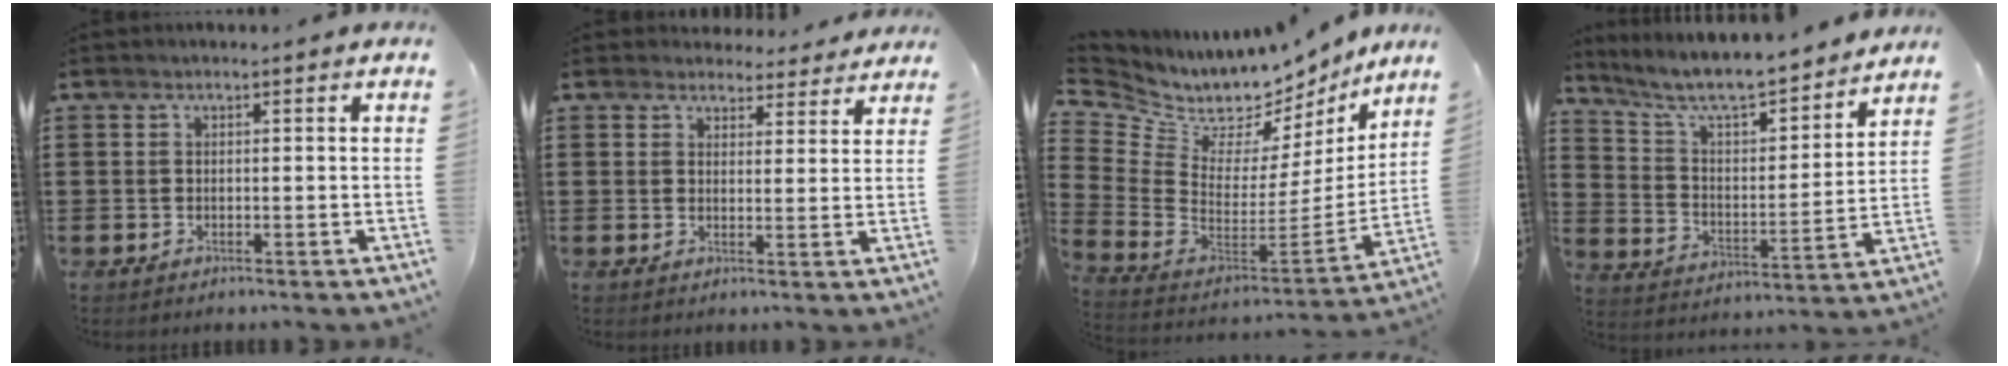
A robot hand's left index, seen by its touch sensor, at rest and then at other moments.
{"total": 3.8, "force": [3.6, 1.1, 0.6], "torque": [-0.016, -0.014, 0.067]}
{"total": 6.1, "force": [5.2, 3.3, 0.2], "torque": [-0.054, -0.067, 0.088]}
{"total": 7.4, "force": [6.5, 1.1, 3.3], "torque": [-0.094, -0.050, 0.106]}